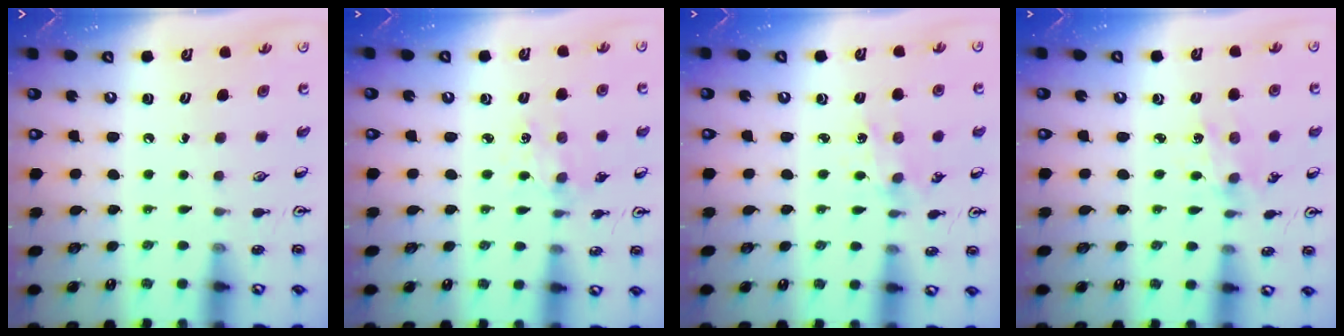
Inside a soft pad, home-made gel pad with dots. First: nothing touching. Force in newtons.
{"total": 2.5, "press": 2.5, "slide": 0.5}
{"total": 2.0, "press": 2.0, "slide": 0.4}
{"total": 1.3, "press": 1.3, "slide": 0.3}